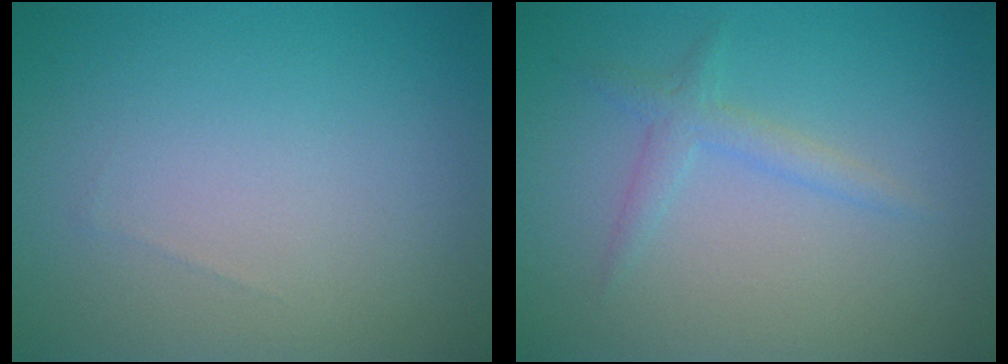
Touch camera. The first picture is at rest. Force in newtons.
{"total": 1.6, "press": 1.6, "slide": 0.1}